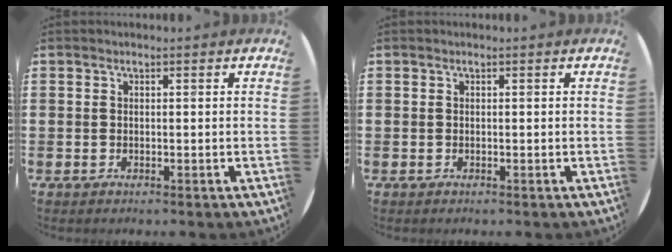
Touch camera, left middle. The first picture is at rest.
{"total": 0.0}